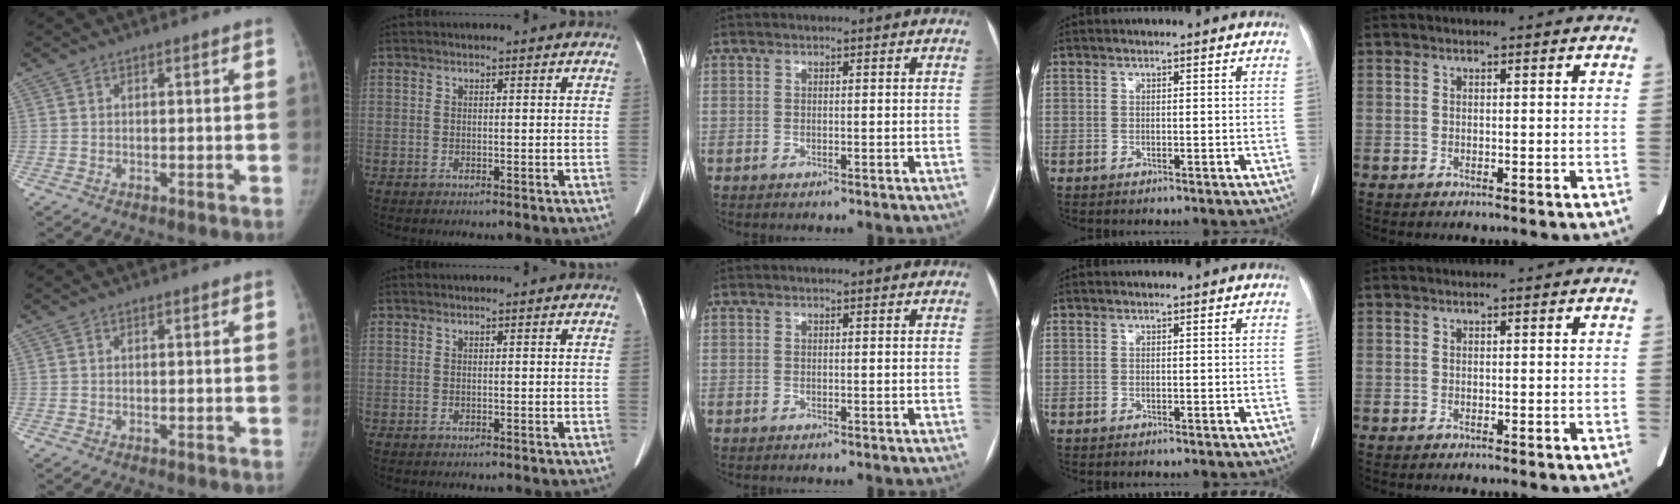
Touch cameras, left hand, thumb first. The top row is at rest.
{}